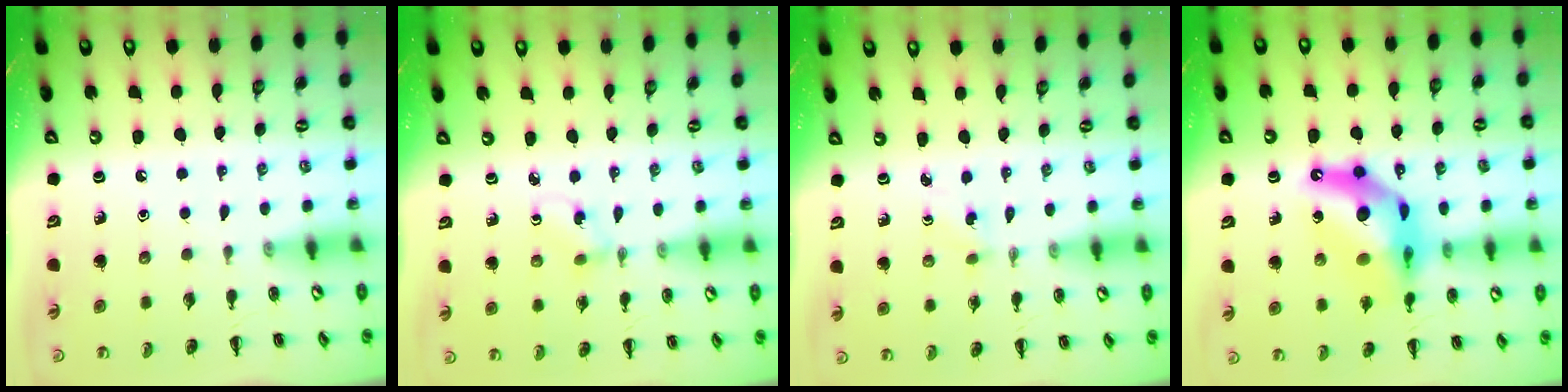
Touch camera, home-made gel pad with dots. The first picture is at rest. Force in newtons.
{"total": 1.5, "press": 1.3, "slide": 0.7}
{"total": 1.5, "press": 1.4, "slide": 0.7}
{"total": 15.8, "press": 15.2, "slide": 4.3}